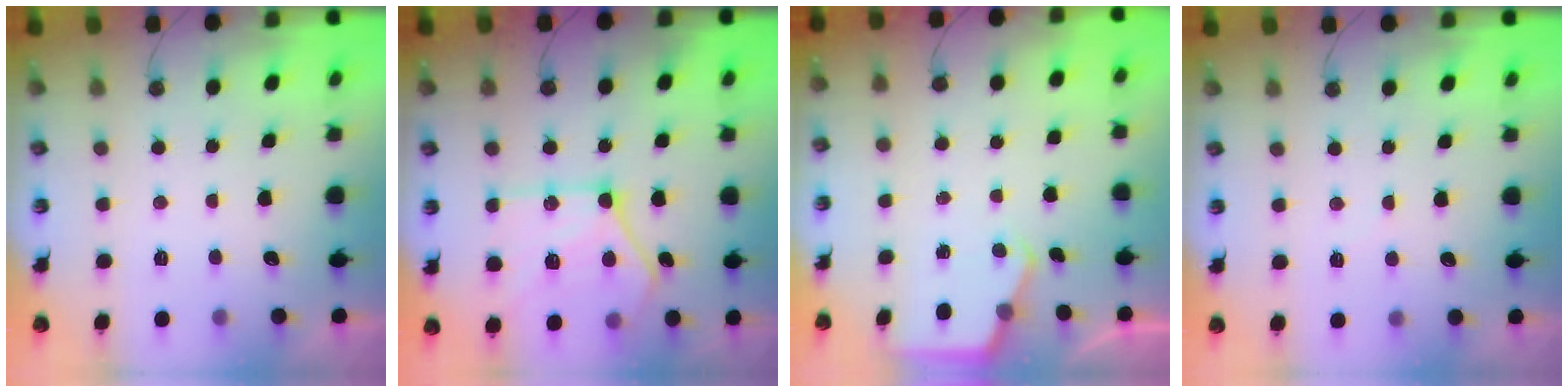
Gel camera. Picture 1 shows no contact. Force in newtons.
{"total": 19.2, "press": 19.1, "slide": 1.7}
{"total": 3.2, "press": 3.2, "slide": 0.5}
{"total": 2.9, "press": 2.9, "slide": 0.4}